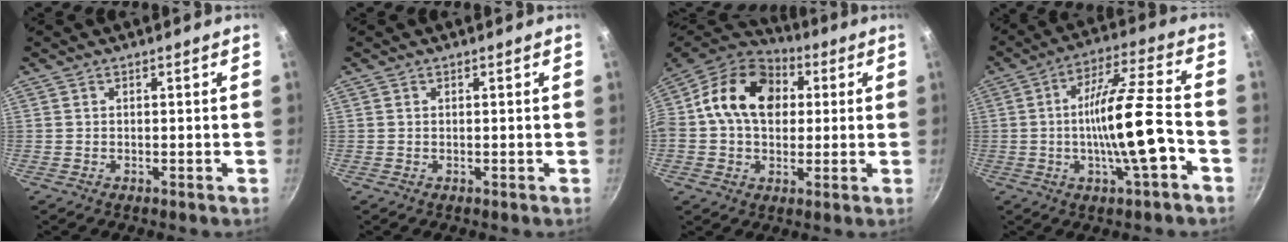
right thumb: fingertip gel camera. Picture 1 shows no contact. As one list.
[{"total": 0.0}, {"total": 18.4, "force": [3.3, 13.6, 11.9], "torque": [-0.181, 0.027, 0.039]}, {"total": 14.7, "force": [-3.8, 2.7, 14.0], "torque": [-0.233, 0.029, -0.069]}]